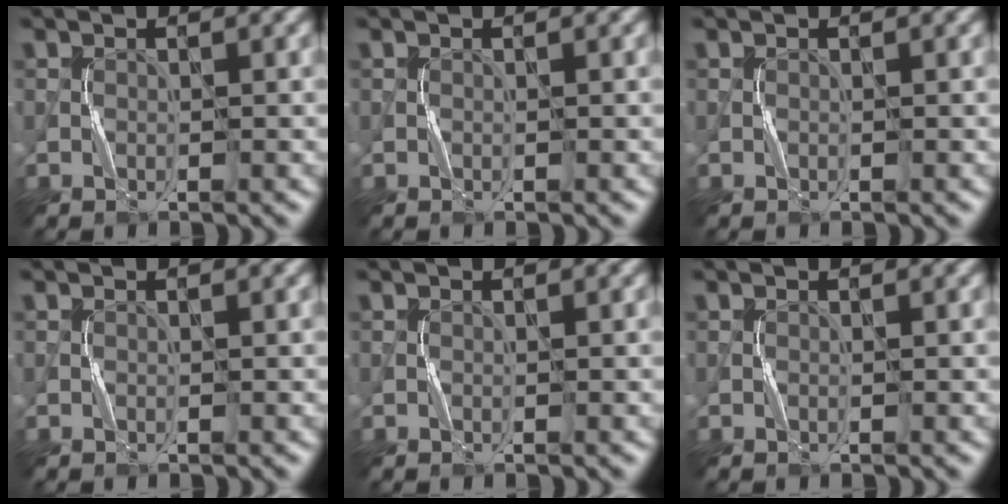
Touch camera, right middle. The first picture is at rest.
{"total": 0.0}
{"total": 0.0}
{"total": 0.0}
{"total": 0.0}
{"total": 0.0}